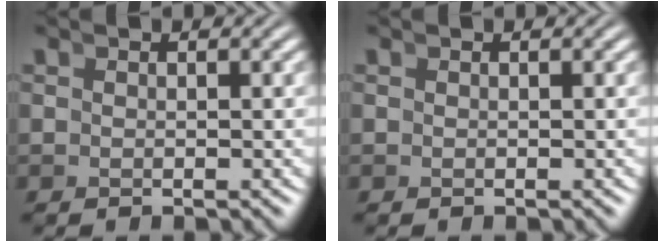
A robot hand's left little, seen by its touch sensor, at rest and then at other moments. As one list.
[{"total": 0.0}]